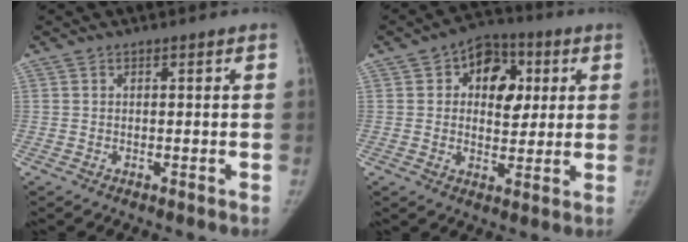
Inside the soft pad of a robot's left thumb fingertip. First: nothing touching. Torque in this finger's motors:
{"motor_torque": [-0.48, 0.65, 0.54, 0.38, 0.00]}